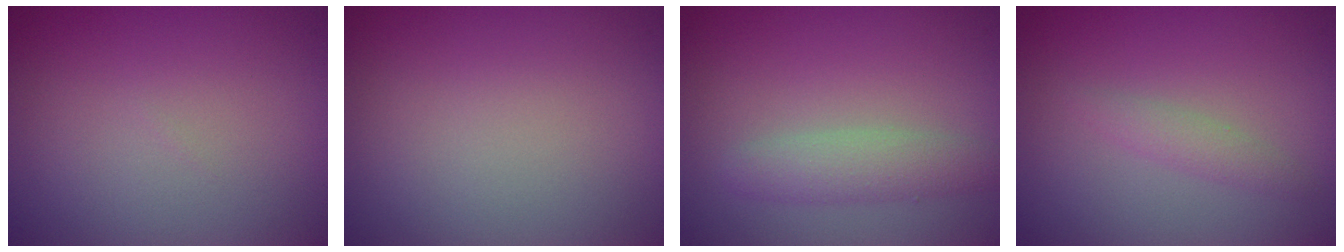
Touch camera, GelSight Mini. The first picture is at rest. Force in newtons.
{"total": 0.0}
{"total": 2.6, "press": 2.6, "slide": 0.1}
{"total": 1.3, "press": 1.3, "slide": 0.0}